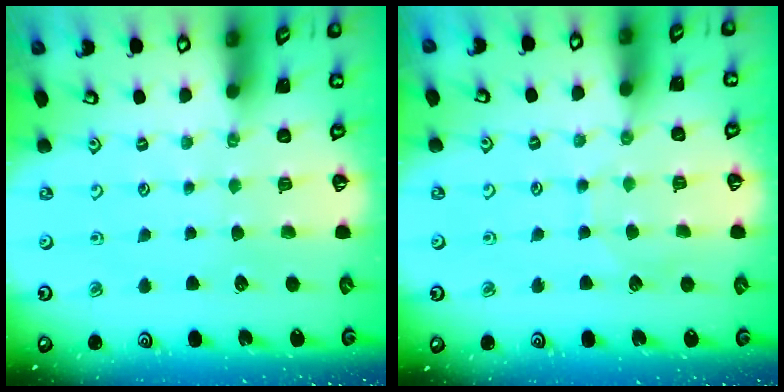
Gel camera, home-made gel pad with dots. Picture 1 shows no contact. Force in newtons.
{"total": 3.8, "press": 3.8, "slide": 0.4}